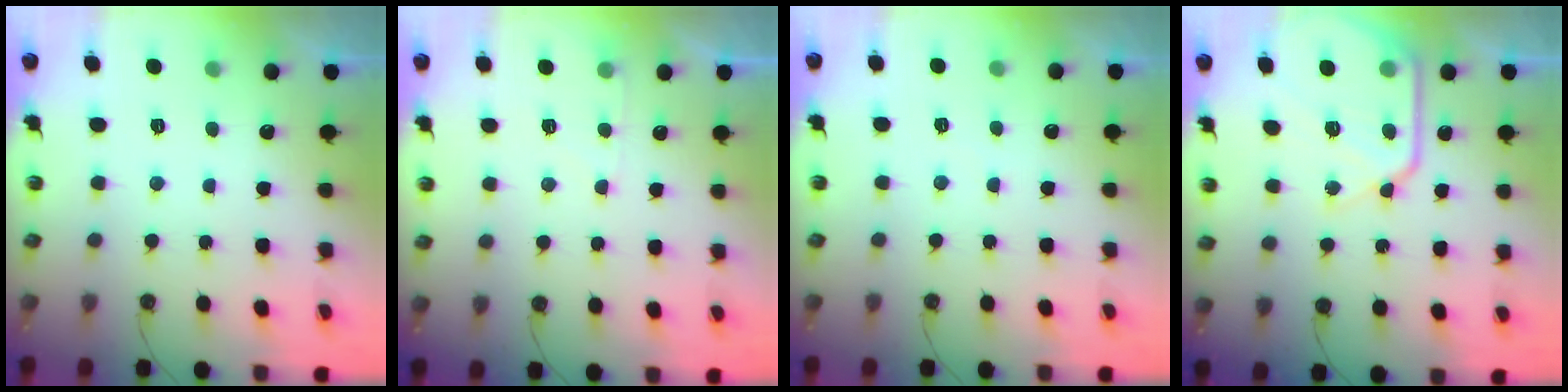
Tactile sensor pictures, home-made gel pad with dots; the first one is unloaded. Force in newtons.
{"total": 5.2, "press": 5.2, "slide": 0.6}
{"total": 2.4, "press": 2.3, "slide": 0.5}
{"total": 15.7, "press": 15.6, "slide": 1.3}